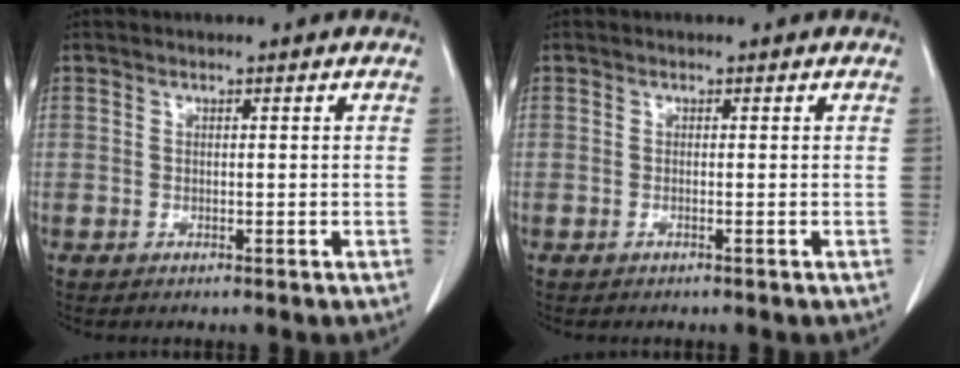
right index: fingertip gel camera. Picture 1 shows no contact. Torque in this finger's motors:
{"motor_torque": [0.00, 0.00, 0.00, 0.00]}